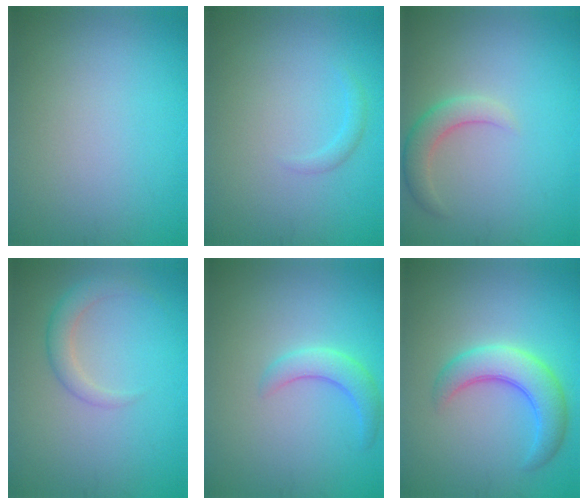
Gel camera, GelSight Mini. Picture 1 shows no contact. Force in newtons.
{"total": 0.9, "press": 0.9, "slide": 0.0}
{"total": 2.5, "press": 2.5, "slide": 0.2}
{"total": 2.3, "press": 2.2, "slide": 0.1}
{"total": 2.6, "press": 2.6, "slide": 0.1}
{"total": 5.0, "press": 5.0, "slide": 0.2}